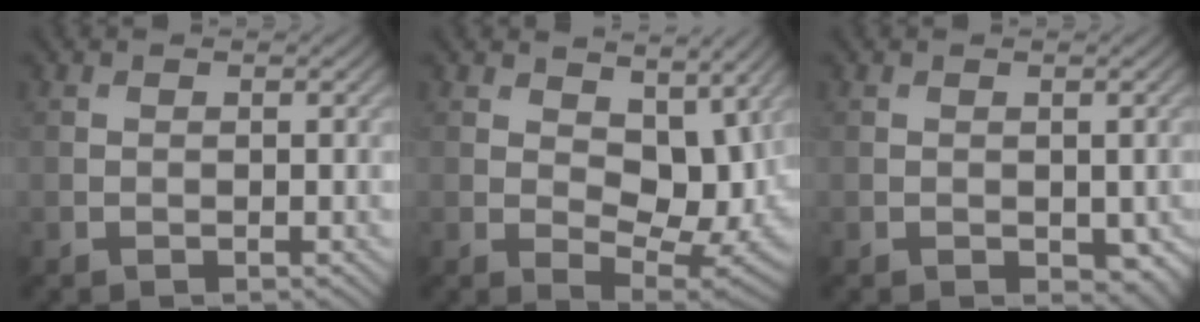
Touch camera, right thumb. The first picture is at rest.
{"total": 10.0, "force": [3.8, 5.6, 7.4], "torque": [-0.123, -0.018, 0.068]}
{"total": 2.1, "force": [-0.4, 1.3, 1.6], "torque": [-0.023, -0.012, 0.001]}